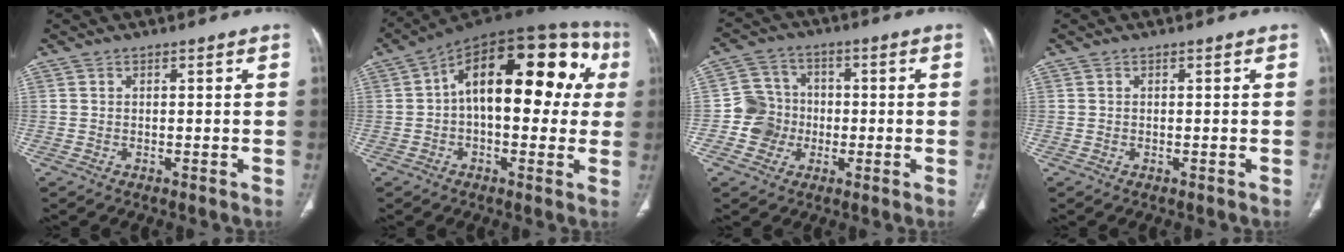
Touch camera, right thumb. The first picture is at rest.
{"total": 23.2, "force": [3.4, 11.7, 19.8], "torque": [-0.257, 0.047, 0.038]}
{"total": 7.4, "force": [-1.5, 7.1, 1.5], "torque": [0.009, 0.019, -0.033]}
{"total": 0.0}